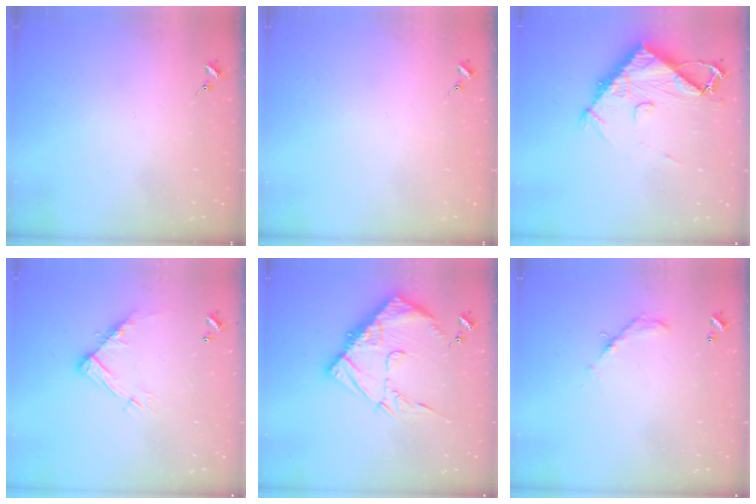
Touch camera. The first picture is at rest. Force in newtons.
{"total": 0.0}
{"total": 10.6, "press": 10.5, "slide": 1.0}
{"total": 11.8, "press": 11.8, "slide": 0.5}
{"total": 15.6, "press": 15.5, "slide": 1.4}
{"total": 6.2, "press": 6.2, "slide": 0.4}